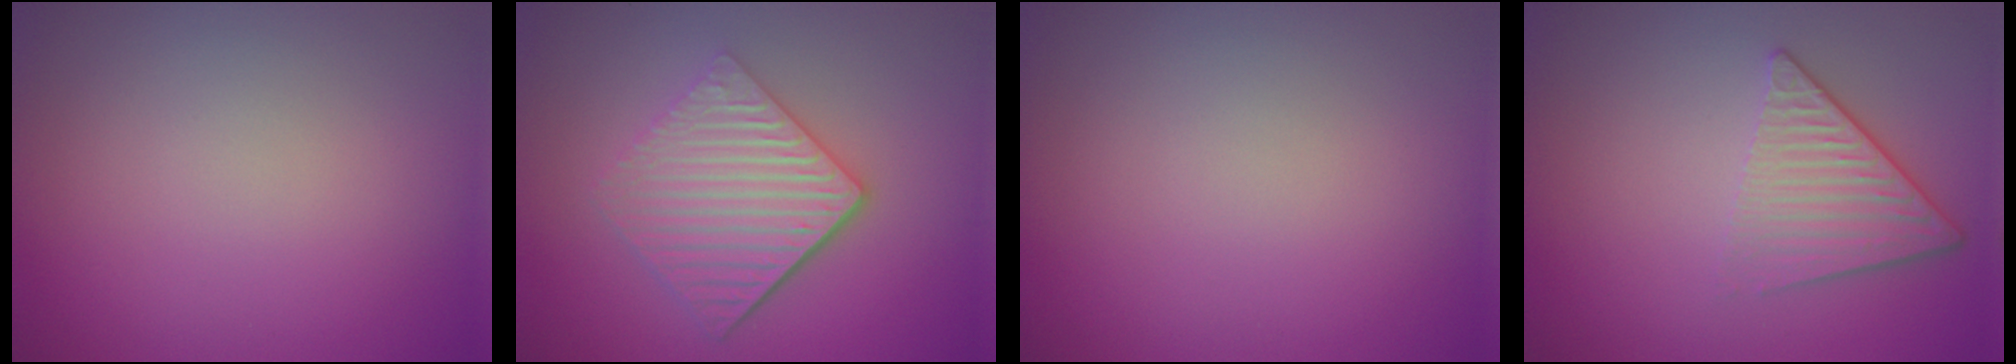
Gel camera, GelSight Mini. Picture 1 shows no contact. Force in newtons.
{"total": 5.6, "press": 3.9, "slide": 4.1}
{"total": 0.0}
{"total": 4.3, "press": 3.1, "slide": 3.0}